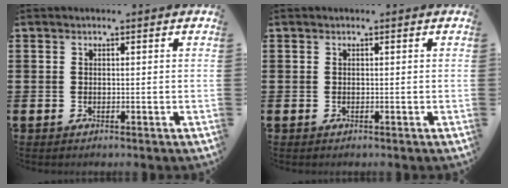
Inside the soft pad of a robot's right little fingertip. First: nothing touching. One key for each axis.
{"total": 0.0}